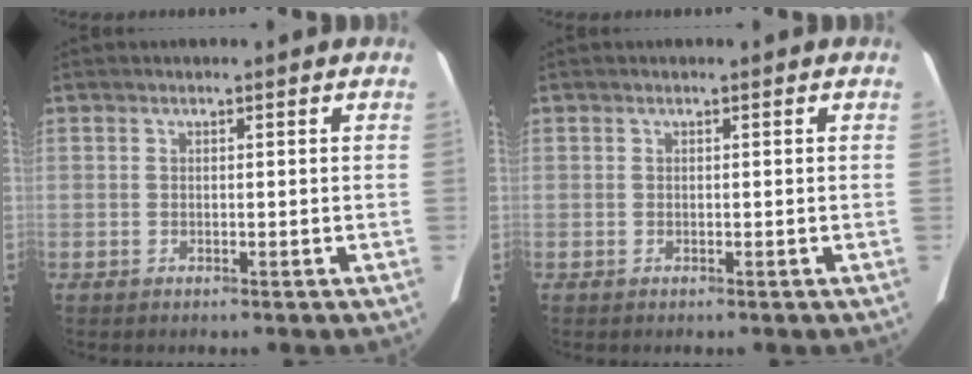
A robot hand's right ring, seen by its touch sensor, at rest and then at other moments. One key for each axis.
{"total": 0.0}